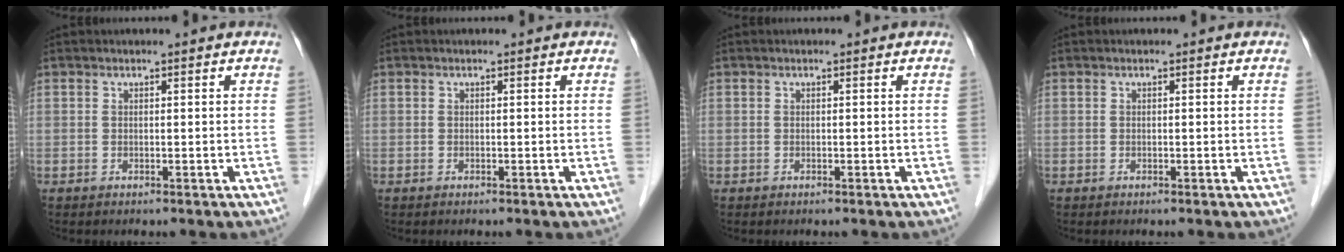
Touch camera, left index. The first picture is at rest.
{"total": 0.0}
{"total": 0.0}
{"total": 0.0}